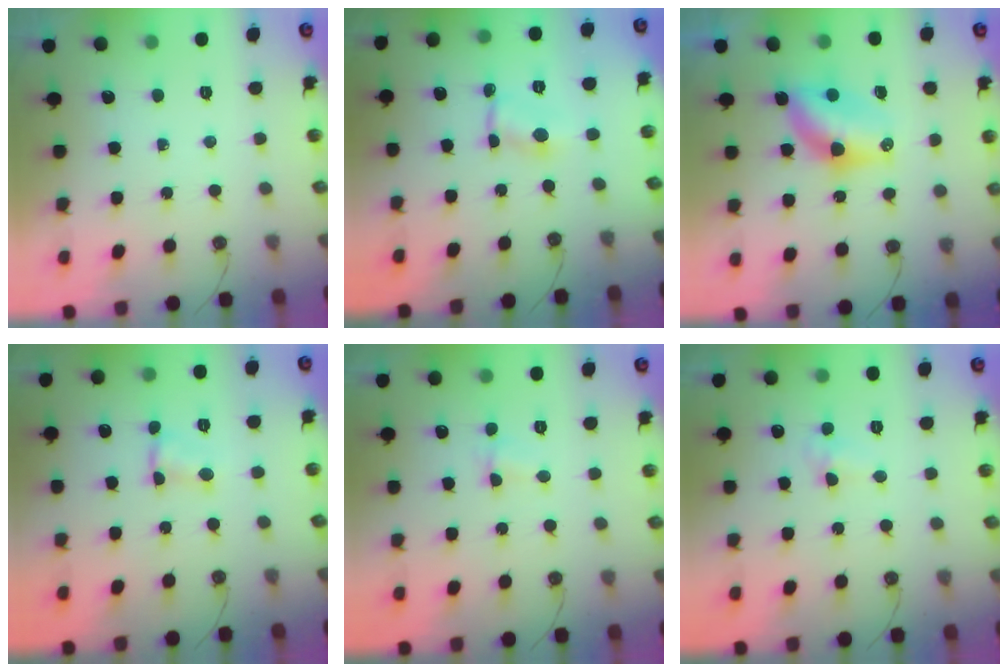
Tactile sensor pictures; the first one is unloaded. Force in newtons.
{"total": 0.7, "press": 0.7, "slide": 0.1}
{"total": 6.9, "press": 6.9, "slide": 0.4}
{"total": 1.4, "press": 1.4, "slide": 0.2}
{"total": 2.2, "press": 2.1, "slide": 0.5}
{"total": 4.2, "press": 4.1, "slide": 0.6}